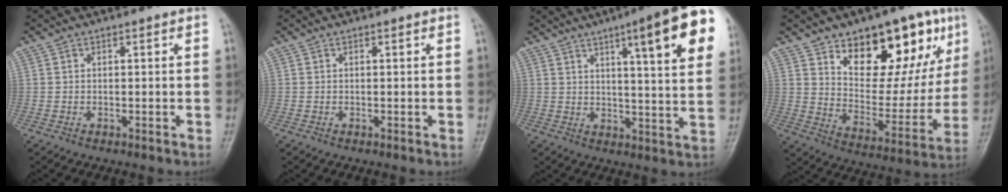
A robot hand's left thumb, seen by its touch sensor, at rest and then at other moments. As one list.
[{"total": 0.0}, {"total": 18.2, "force": [7.8, 3.0, 16.1], "torque": [-0.192, -0.020, 0.099]}, {"total": 22.1, "force": [12.0, 11.0, 15.0], "torque": [-0.155, -0.048, 0.189]}]